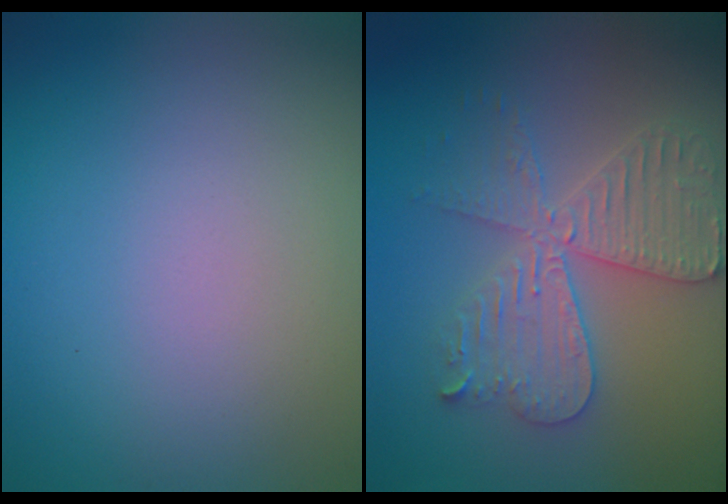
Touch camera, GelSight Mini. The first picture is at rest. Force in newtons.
{"total": 5.7, "press": 5.7, "slide": 0.8}